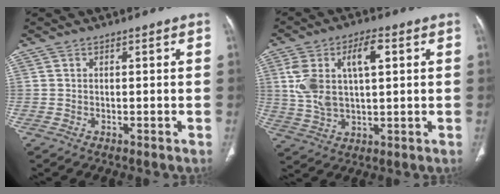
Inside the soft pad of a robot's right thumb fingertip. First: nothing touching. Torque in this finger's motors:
{"motor_torque": [1.31, 1.90, 1.49, 0.48, 0.16]}